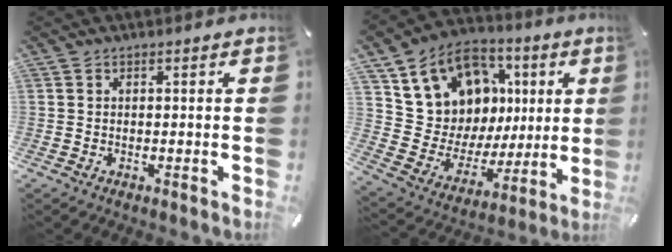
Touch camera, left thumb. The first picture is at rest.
{"total": 14.8, "force": [6.8, 12.4, 4.1], "torque": [-0.080, -0.049, 0.145]}